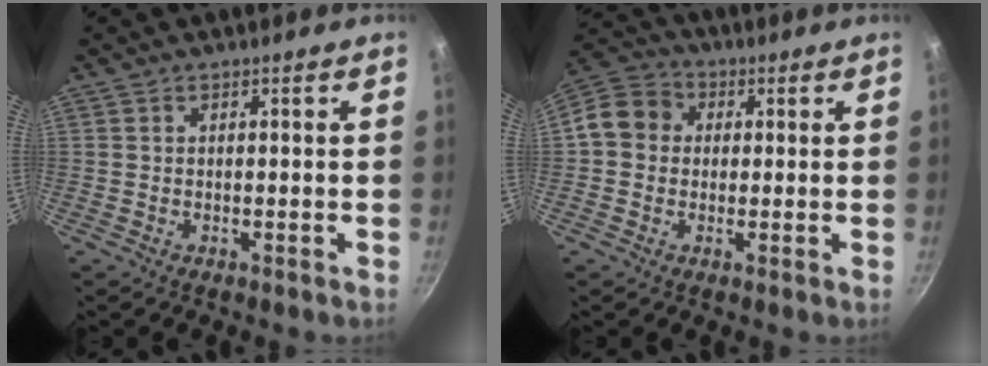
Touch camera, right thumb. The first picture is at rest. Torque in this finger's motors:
{"motor_torque": [0.51, 1.42, 0.38, -0.60, 0.03]}